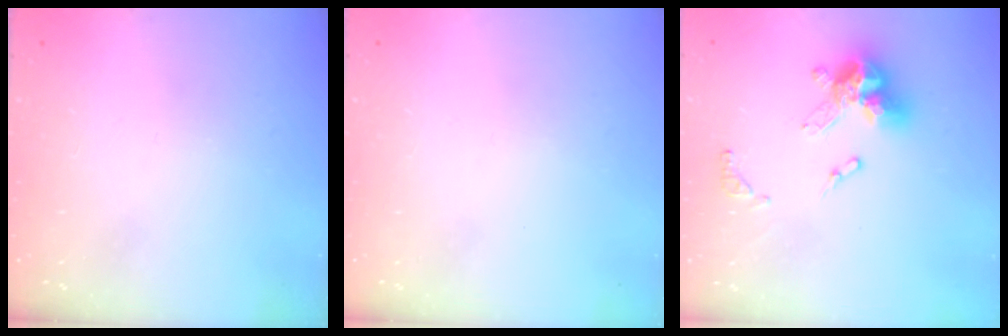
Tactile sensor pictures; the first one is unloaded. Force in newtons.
{"total": 0.0}
{"total": 13.5, "press": 13.4, "slide": 1.3}